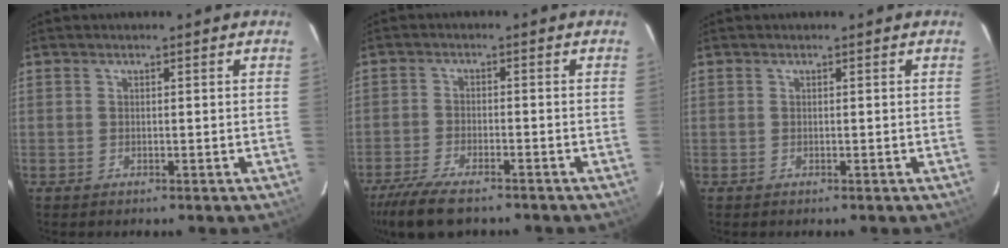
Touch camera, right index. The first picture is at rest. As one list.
[{"total": 10.3, "force": [-8.3, 2.7, 5.4], "torque": [-0.134, -0.032, -0.149]}, {"total": 0.0}]